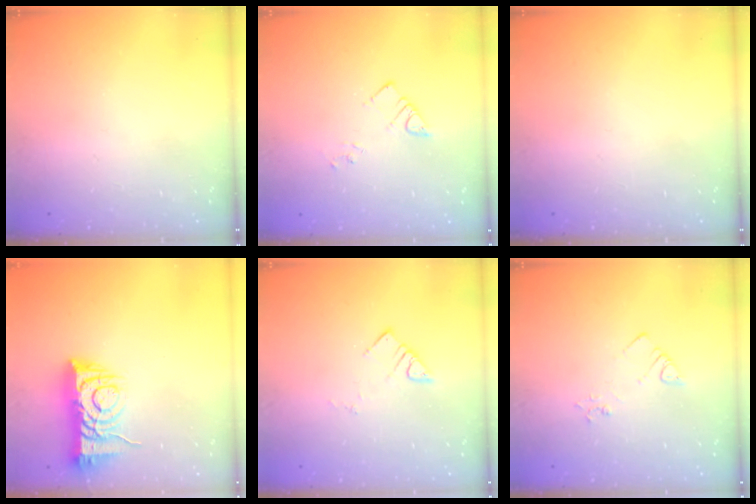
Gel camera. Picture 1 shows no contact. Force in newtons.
{"total": 3.3, "press": 3.3, "slide": 0.4}
{"total": 0.0}
{"total": 9.1, "press": 9.0, "slide": 1.2}
{"total": 4.1, "press": 4.1, "slide": 0.2}
{"total": 3.4, "press": 3.4, "slide": 0.5}